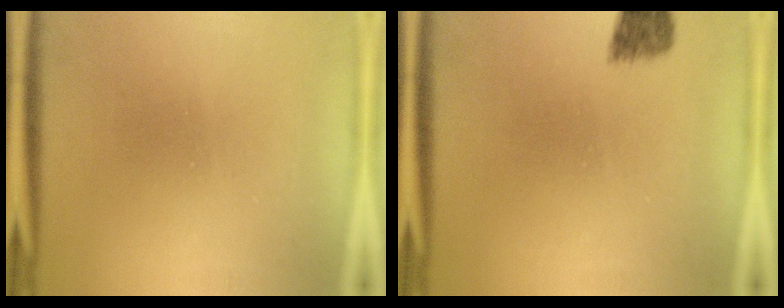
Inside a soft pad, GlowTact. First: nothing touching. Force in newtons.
{"total": 2.3}